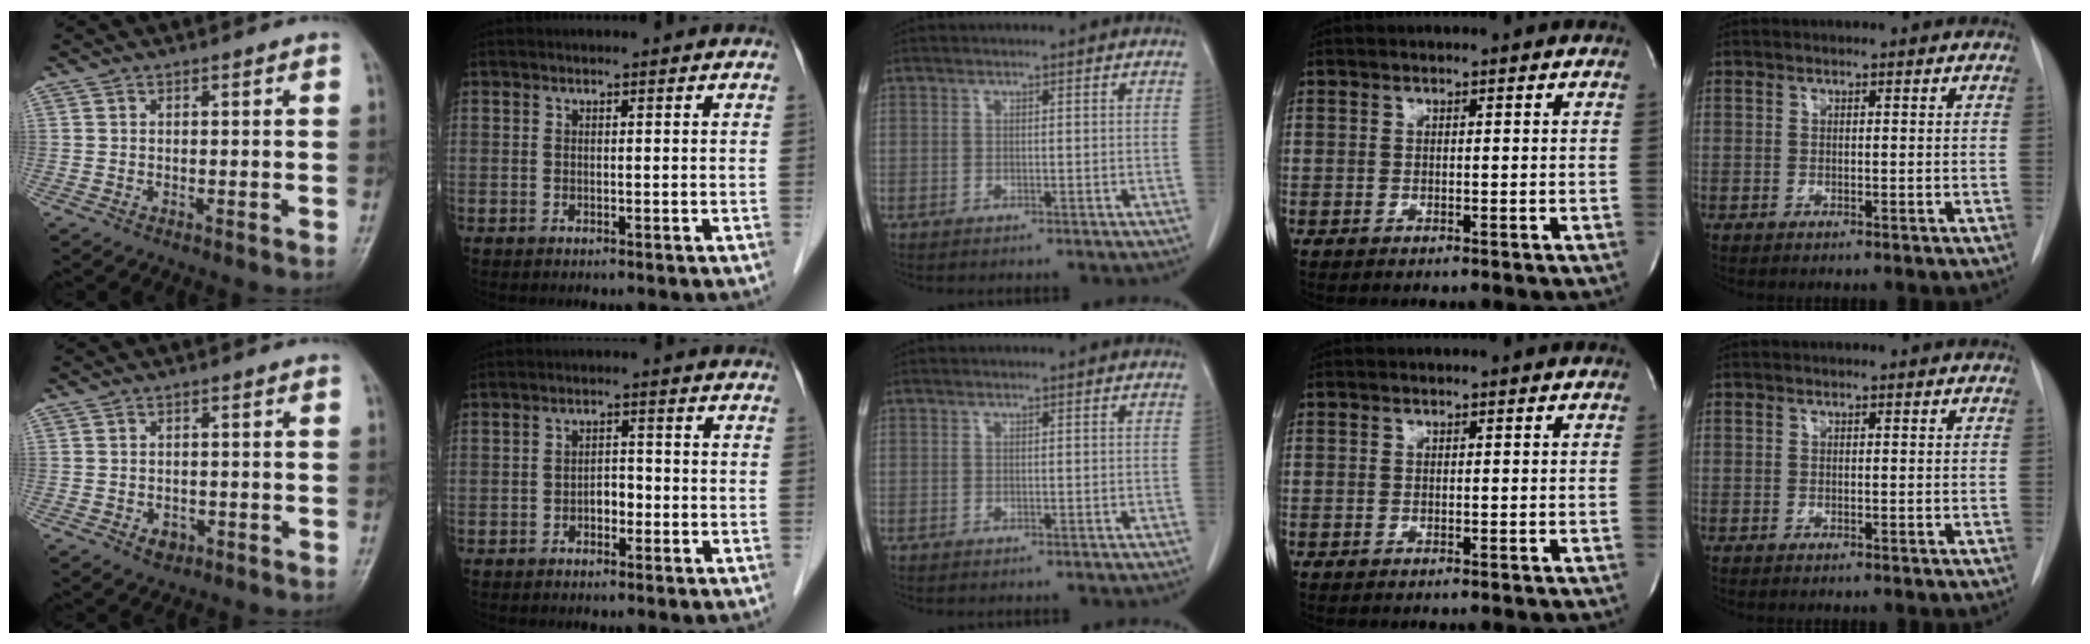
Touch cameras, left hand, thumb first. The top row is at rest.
{"thumb": {"total": 2.4, "force": [-1.1, 1.9, 1.0], "torque": [-0.003, 0.003, -0.012]}, "index": {"total": 2.3, "force": [-1.1, 1.3, 1.6], "torque": [-0.021, 0.007, -0.019]}}